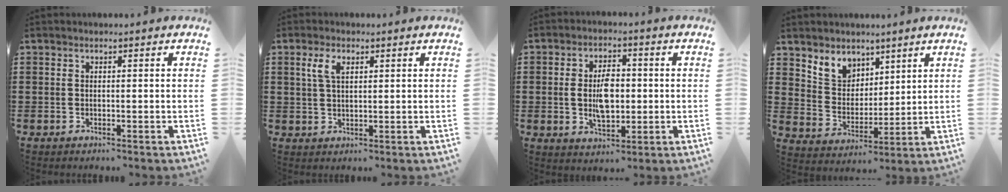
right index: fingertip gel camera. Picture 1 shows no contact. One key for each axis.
{"total": 3.5, "fx": 1.4, "fy": 1.6, "fz": 2.8, "tx": -0.061, "ty": 0.009, "tz": 0.024}
{"total": 6.5, "fx": -0.1, "fy": 3.7, "fz": 5.3, "tx": -0.093, "ty": 0.004, "tz": -0.007}
{"total": 6.4, "fx": 4.4, "fy": 4.5, "fz": 0.4, "tx": -0.043, "ty": -0.007, "tz": 0.083}